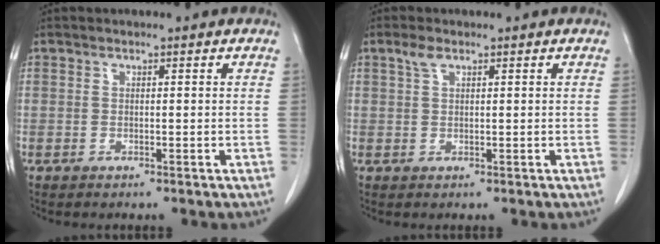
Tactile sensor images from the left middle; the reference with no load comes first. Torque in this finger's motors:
{"motor_torque": [0.20, -0.05, -0.27, -0.06]}